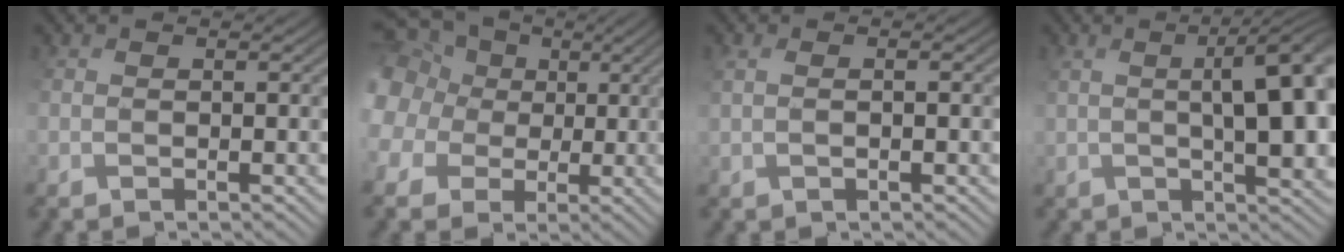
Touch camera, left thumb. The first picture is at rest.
{"total": 15.5, "force": [4.2, 13.9, 5.4], "torque": [-0.236, 0.030, 0.055]}
{"total": 0.9, "force": [0.6, 0.0, 0.6], "torque": [-0.009, 0.012, 0.010]}
{"total": 9.4, "force": [1.2, 3.2, 8.8], "torque": [-0.100, 0.016, 0.023]}